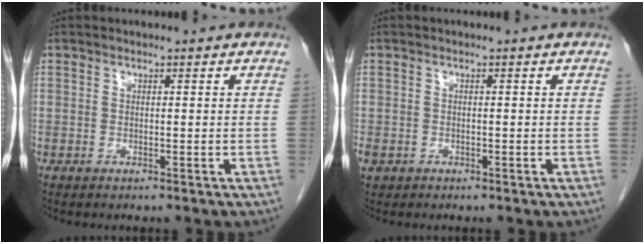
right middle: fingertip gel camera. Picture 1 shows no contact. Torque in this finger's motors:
{"motor_torque": [1.15, -0.99, 1.05, 0.21]}